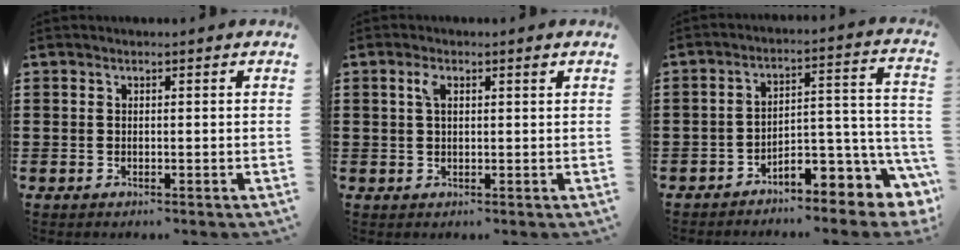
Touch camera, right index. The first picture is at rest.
{"total": 2.6, "force": [1.0, 0.8, 2.3], "torque": [-0.040, 0.003, 0.014]}
{"total": 5.5, "force": [-3.9, 2.5, 2.9], "torque": [-0.045, -0.013, -0.077]}